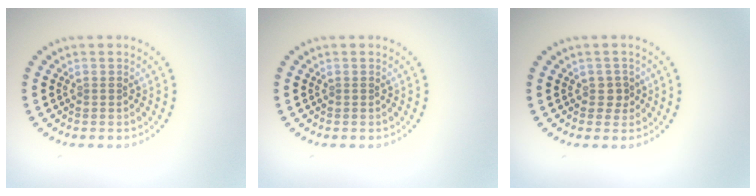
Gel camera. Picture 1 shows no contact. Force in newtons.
{"total": 0.0}
{"total": 1.0, "press": 0.9, "slide": 0.4}